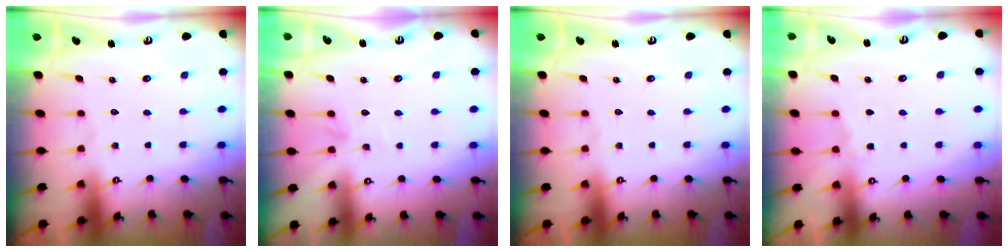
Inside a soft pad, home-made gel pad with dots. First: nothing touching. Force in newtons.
{"total": 2.9, "press": 2.9, "slide": 0.3}
{"total": 0.0}
{"total": 2.8, "press": 2.7, "slide": 0.3}